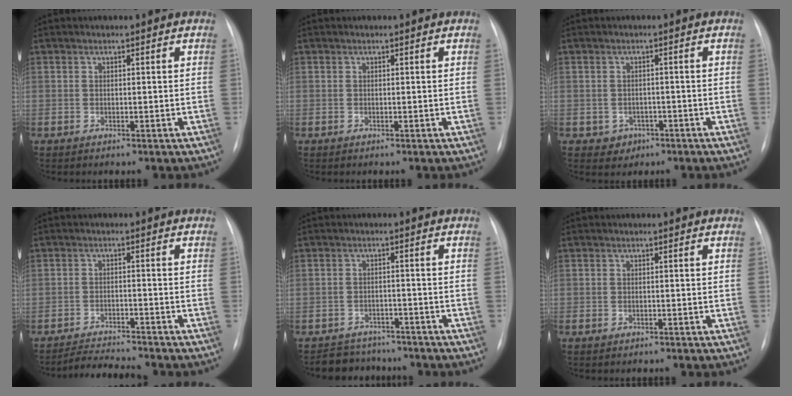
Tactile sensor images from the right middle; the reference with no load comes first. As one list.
[{"total": 0.0}, {"total": 2.6, "force": [-1.2, 2.3, 0.4], "torque": [-0.001, 0.009, -0.010]}, {"total": 5.3, "force": [-5.2, -0.5, 0.9], "torque": [-0.019, -0.012, -0.085]}, {"total": 5.8, "force": [-5.2, 2.5, -0.3], "torque": [0.011, 0.013, -0.074]}, {"total": 0.9, "force": [-0.7, 0.4, 0.4], "torque": [-0.012, -0.001, -0.007]}]